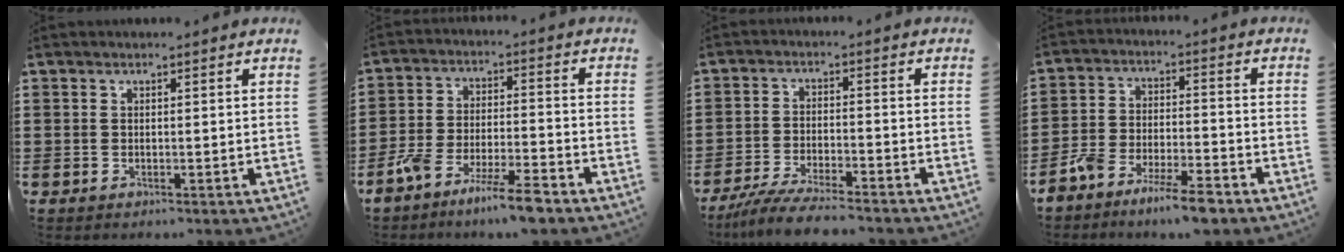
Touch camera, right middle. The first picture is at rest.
{"total": 8.0, "force": [-6.7, 0.9, 4.3], "torque": [-0.085, 0.004, -0.126]}
{"total": 6.0, "force": [-5.5, 0.2, 2.4], "torque": [-0.058, -0.013, -0.107]}
{"total": 7.3, "force": [-6.5, 1.0, 3.1], "torque": [-0.068, 0.004, -0.124]}